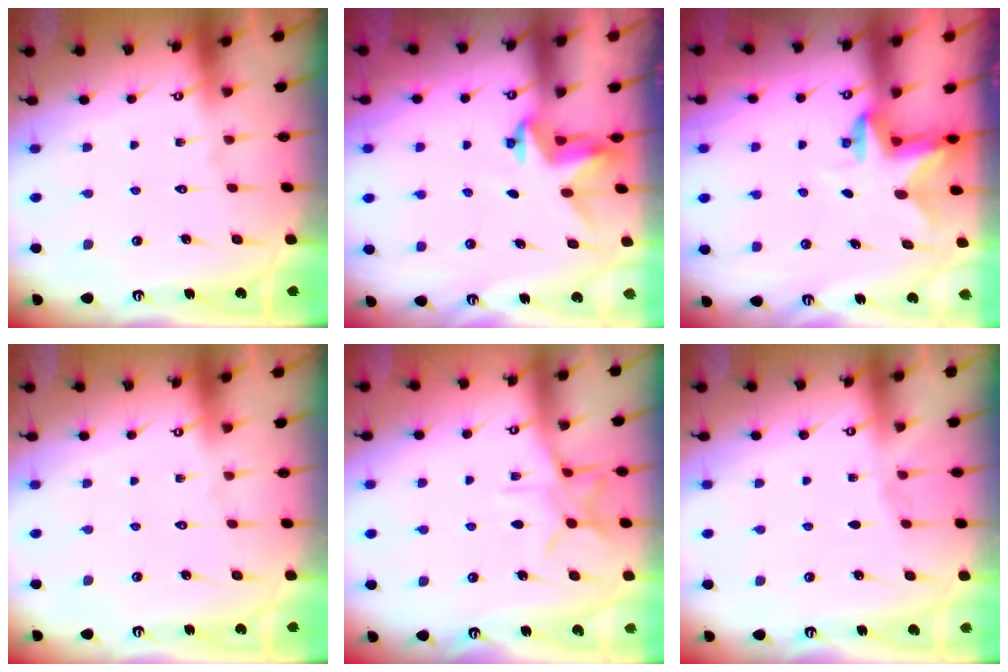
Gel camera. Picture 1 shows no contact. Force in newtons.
{"total": 2.9, "press": 2.9, "slide": 0.1}
{"total": 2.8, "press": 2.7, "slide": 0.5}
{"total": 0.0}
{"total": 8.3, "press": 8.2, "slide": 0.6}
{"total": 3.1, "press": 3.1, "slide": 0.5}